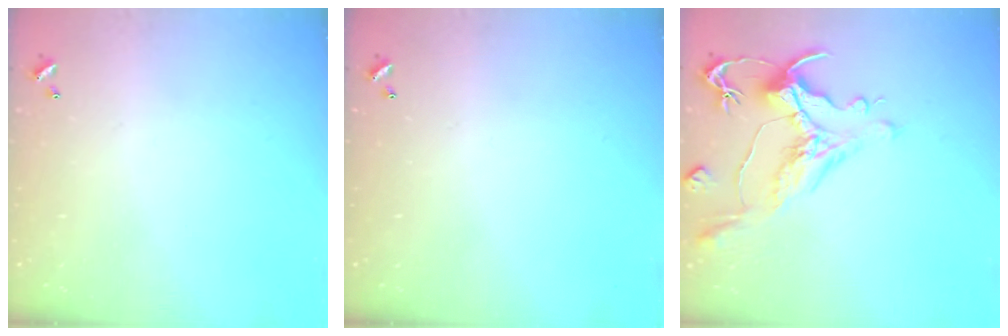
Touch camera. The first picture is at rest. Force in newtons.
{"total": 0.0}
{"total": 1.7, "press": 0.9, "slide": 1.4}